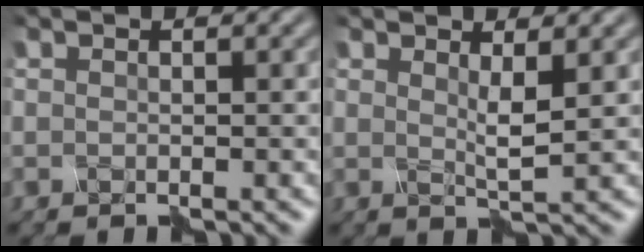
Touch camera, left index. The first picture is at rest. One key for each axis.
{"total": 1.4, "fx": 0.9, "fy": -0.1, "fz": 1.1, "tx": -0.027, "ty": -0.003, "tz": 0.019}